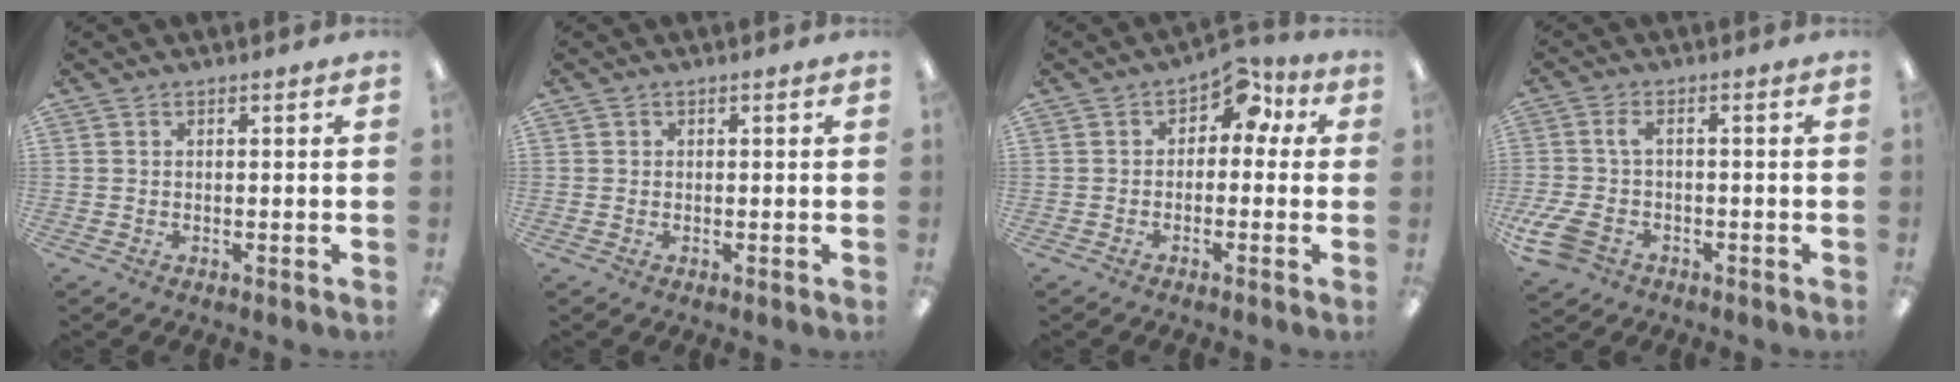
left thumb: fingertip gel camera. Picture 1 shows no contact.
{"total": 0.6, "force": [0.0, 0.6, 0.0], "torque": [0.002, 0.004, -0.002]}
{"total": 6.4, "force": [1.6, 4.4, 4.4], "torque": [-0.056, -0.001, 0.022]}
{"total": 7.3, "force": [-1.7, 4.4, 5.6], "torque": [-0.141, 0.003, -0.036]}